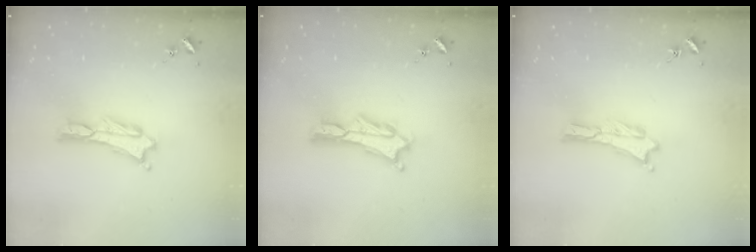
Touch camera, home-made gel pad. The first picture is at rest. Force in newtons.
{"total": 2.0, "press": 2.0, "slide": 0.3}
{"total": 0.0}